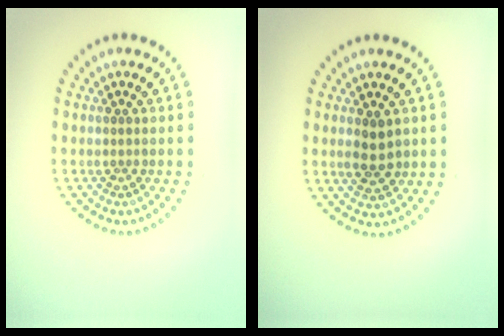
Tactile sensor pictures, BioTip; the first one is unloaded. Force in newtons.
{"total": 2.5, "press": 2.5, "slide": 0.4}